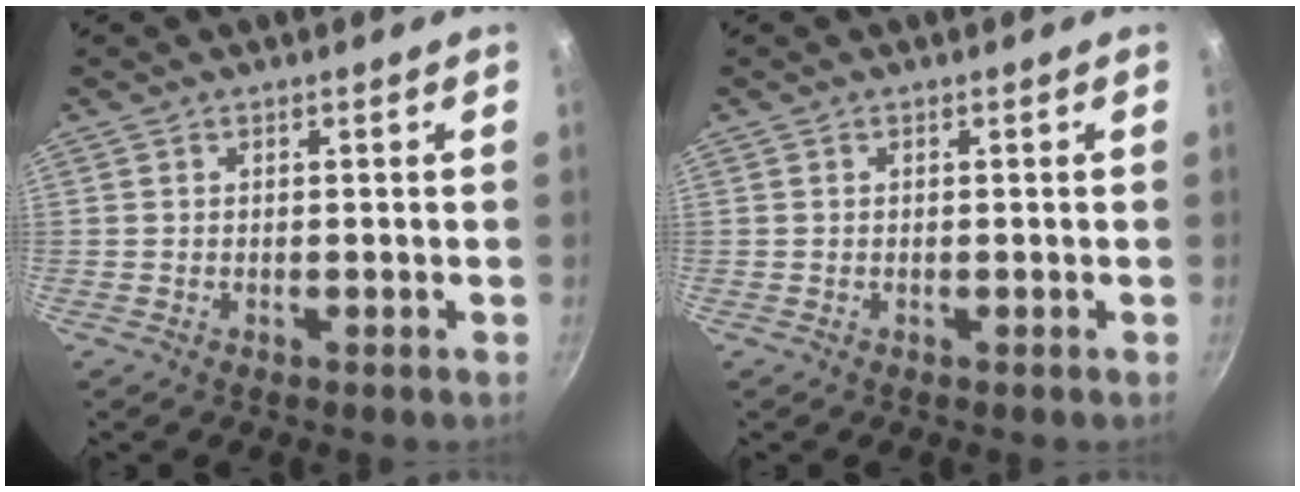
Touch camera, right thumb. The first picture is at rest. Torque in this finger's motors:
{"motor_torque": [0.05, -0.01, 0.18, 0.12, 0.02]}